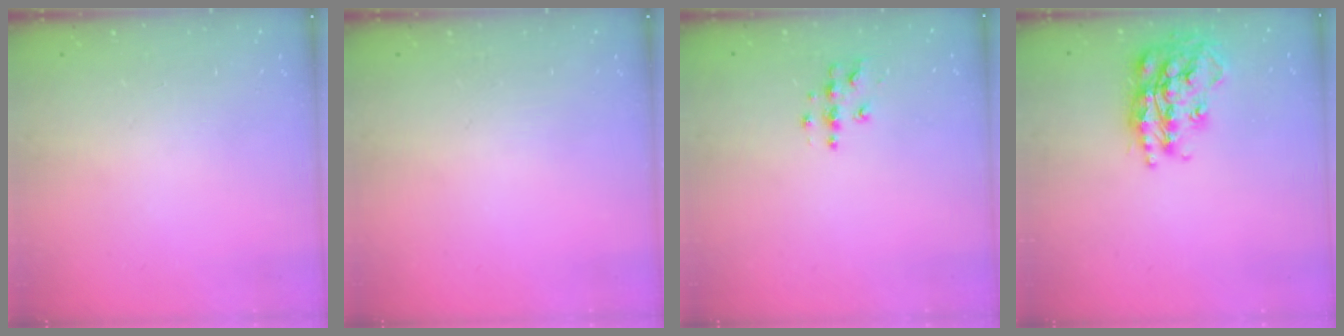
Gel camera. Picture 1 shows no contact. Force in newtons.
{"total": 0.0}
{"total": 5.0, "press": 5.0, "slide": 0.2}
{"total": 19.5, "press": 19.4, "slide": 1.3}